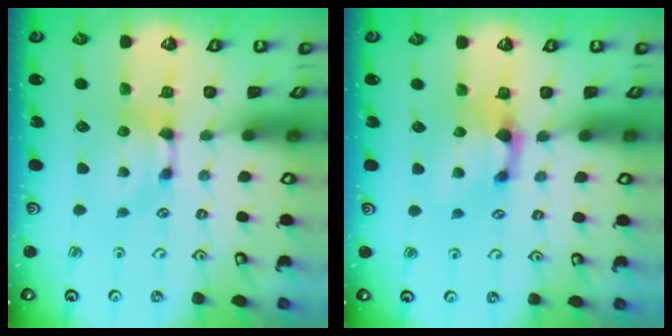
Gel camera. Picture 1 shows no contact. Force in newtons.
{"total": 1.4, "press": 0.9, "slide": 1.1}